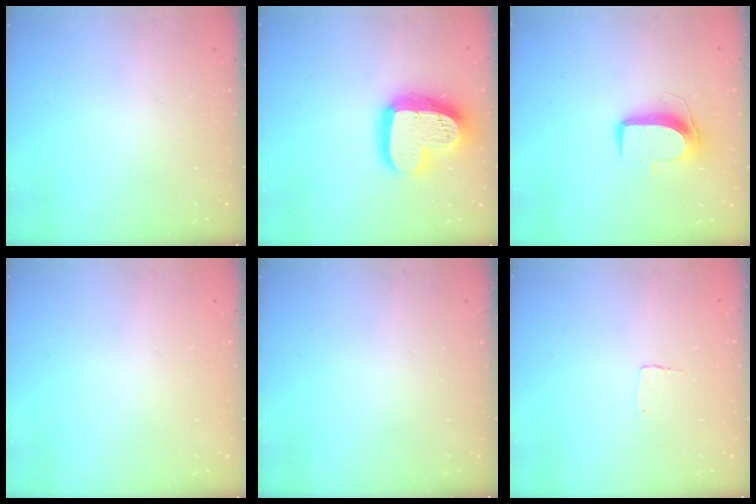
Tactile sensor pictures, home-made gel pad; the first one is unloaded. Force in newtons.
{"total": 18.7, "press": 18.6, "slide": 1.5}
{"total": 9.4, "press": 9.4, "slide": 0.3}
{"total": 0.0}
{"total": 0.0}
{"total": 2.3, "press": 2.3, "slide": 0.1}